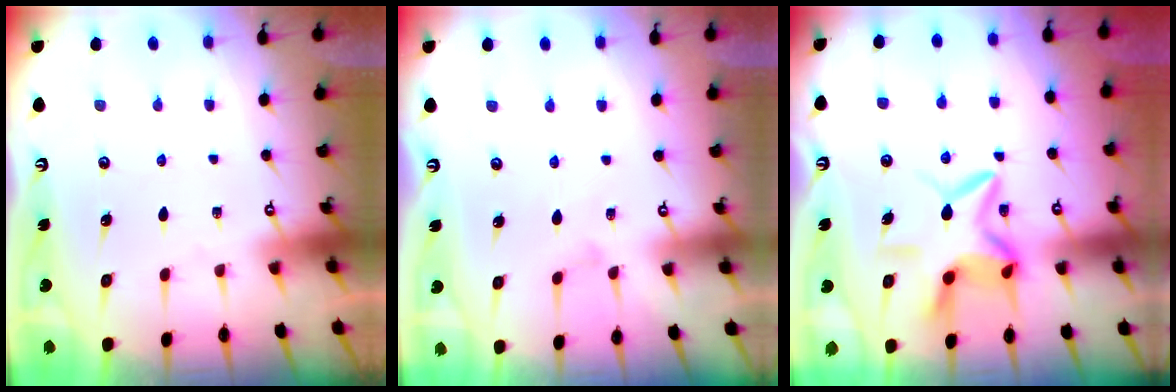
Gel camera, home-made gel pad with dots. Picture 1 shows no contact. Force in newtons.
{"total": 1.9, "press": 1.9, "slide": 0.3}
{"total": 8.7, "press": 8.5, "slide": 1.6}